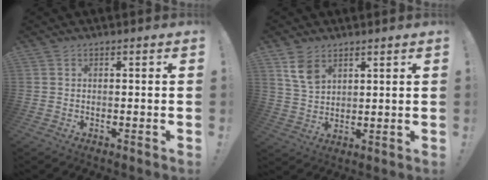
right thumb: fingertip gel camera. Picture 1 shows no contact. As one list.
[{"total": 7.4, "force": [4.4, 4.5, 3.8], "torque": [-0.061, -0.015, 0.085]}]